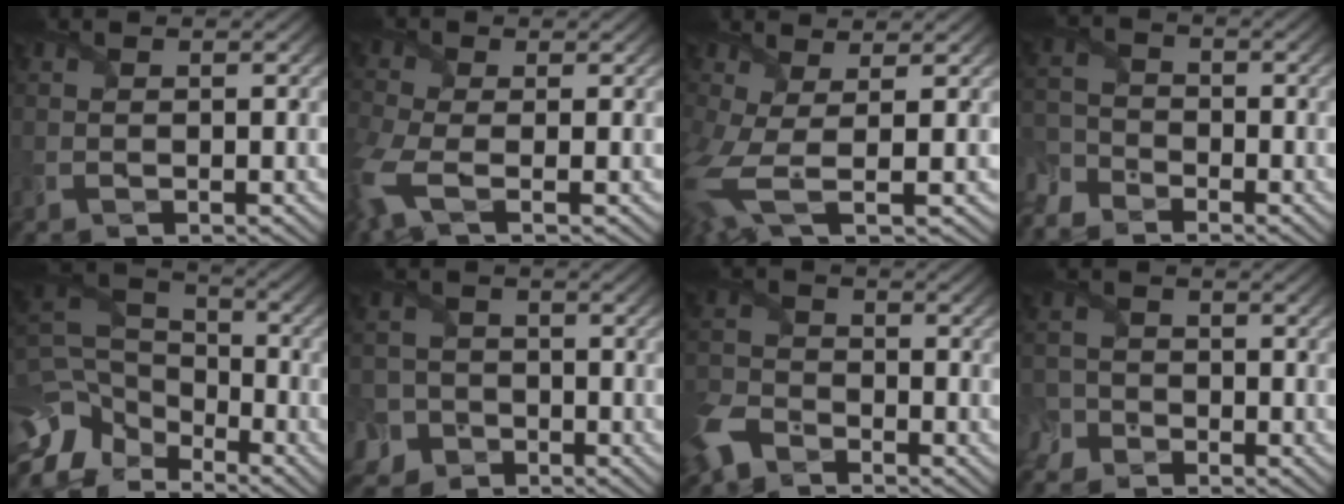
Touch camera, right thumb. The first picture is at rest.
{"total": 5.8, "force": [-2.3, 2.7, 4.6], "torque": [-0.133, -0.018, -0.056]}
{"total": 6.7, "force": [-0.5, 2.6, 6.2], "torque": [-0.165, -0.018, -0.011]}
{"total": 4.5, "force": [-3.9, 2.0, 1.0], "torque": [-0.030, -0.007, -0.098]}
{"total": 11.7, "force": [-6.2, 7.9, 6.0], "torque": [-0.182, -0.024, -0.096]}
{"total": 6.4, "force": [-3.2, 5.3, 1.4], "torque": [-0.030, -0.012, -0.082]}
{"total": 6.3, "force": [-4.5, 3.5, 2.7], "torque": [-0.075, -0.012, -0.109]}
{"total": 3.1, "force": [-2.4, 2.0, 0.3], "torque": [-0.001, 0.004, -0.056]}